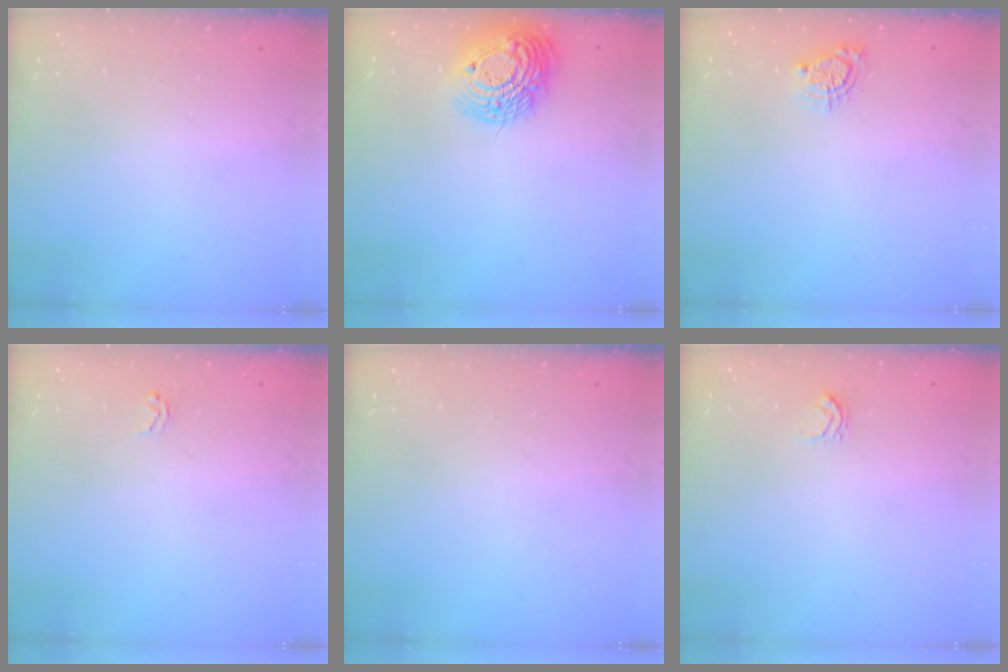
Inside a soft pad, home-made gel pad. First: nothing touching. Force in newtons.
{"total": 16.4, "press": 16.3, "slide": 1.5}
{"total": 5.2, "press": 5.1, "slide": 0.5}
{"total": 2.3, "press": 2.2, "slide": 0.2}
{"total": 0.0}
{"total": 2.6, "press": 2.6, "slide": 0.2}